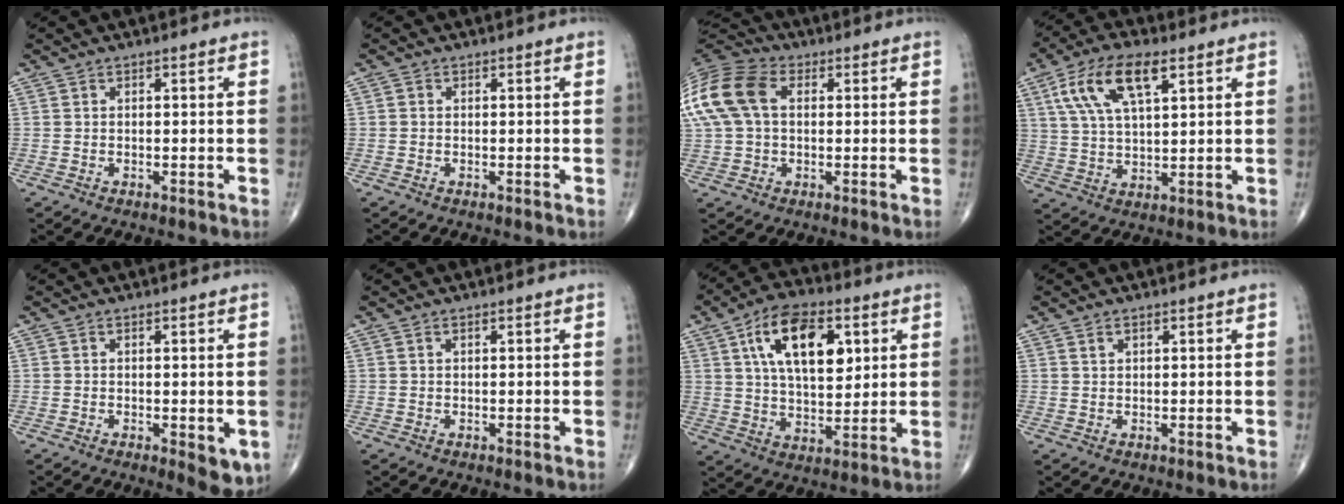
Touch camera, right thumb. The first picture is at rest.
{"total": 0.6, "force": [0.0, 0.5, 0.2], "torque": [-0.001, 0.001, -0.002]}
{"total": 16.4, "force": [3.2, 10.9, 11.8], "torque": [-0.282, 0.031, 0.053]}
{"total": 12.9, "force": [5.7, 5.4, 10.2], "torque": [-0.195, -0.001, 0.104]}
{"total": 5.1, "force": [-1.0, 2.0, 4.6], "torque": [-0.047, -0.012, -0.009]}
{"total": 0.5, "force": [0.3, 0.2, 0.4], "torque": [-0.010, 0.003, 0.006]}
{"total": 16.9, "force": [5.9, 8.9, 13.1], "torque": [-0.190, -0.014, 0.101]}
{"total": 1.3, "force": [0.8, 0.7, 0.7], "torque": [-0.011, 0.000, 0.014]}